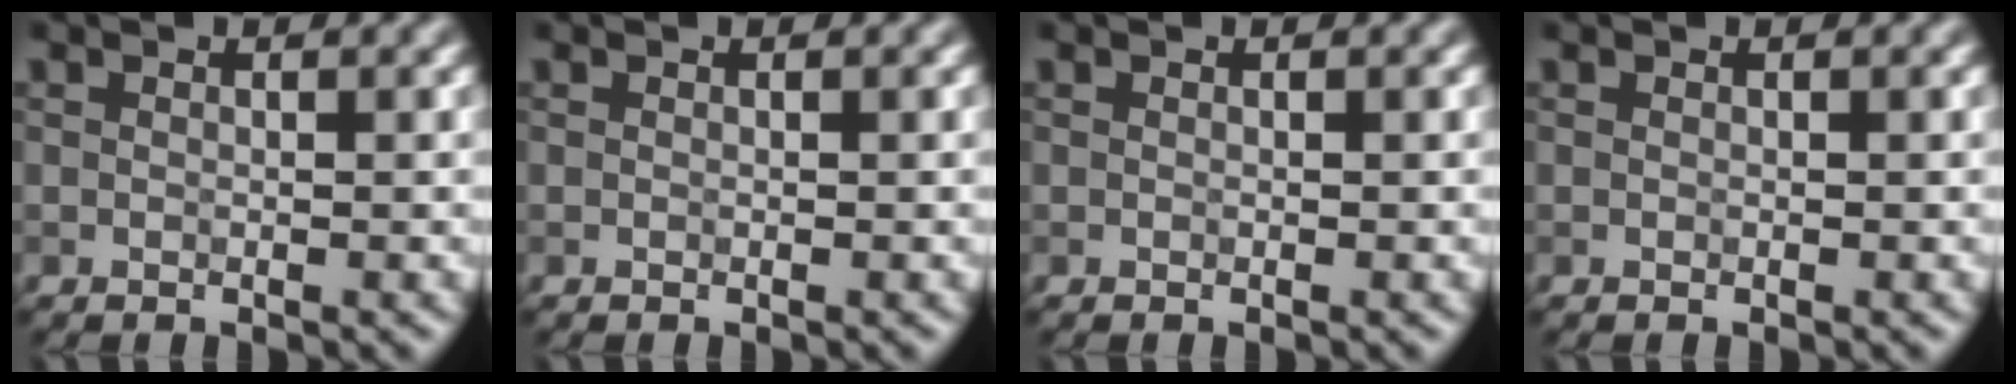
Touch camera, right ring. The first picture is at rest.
{"total": 0.0}
{"total": 0.0}
{"total": 0.0}